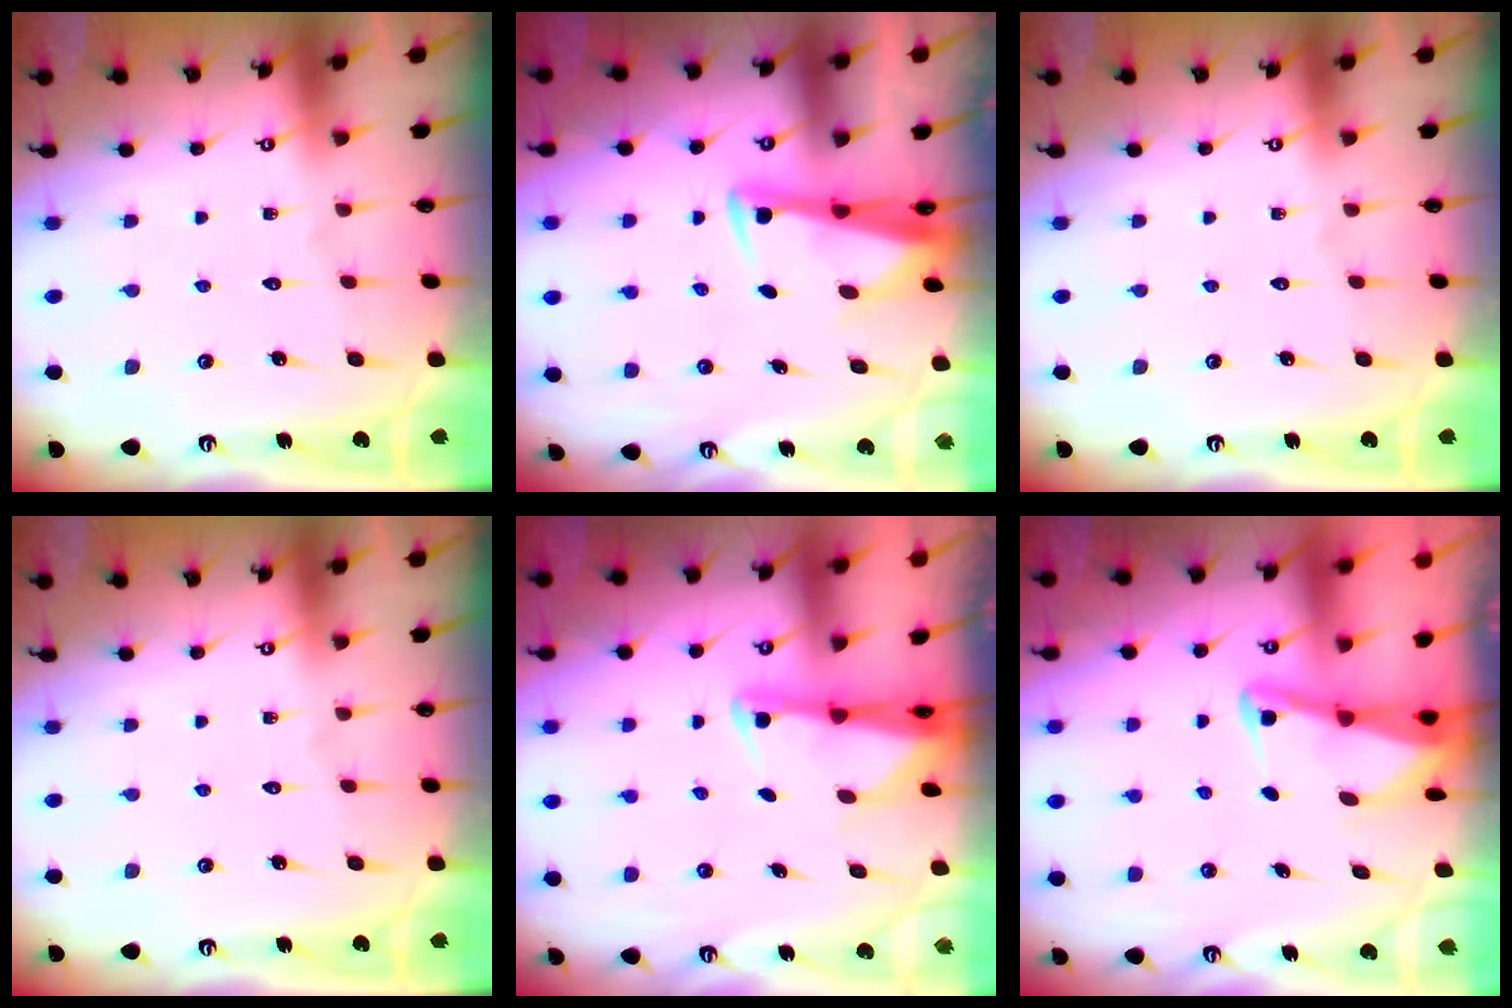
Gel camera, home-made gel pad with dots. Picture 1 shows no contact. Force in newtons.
{"total": 3.5, "press": 3.4, "slide": 1.1}
{"total": 0.0}
{"total": 0.0}
{"total": 2.6, "press": 2.6, "slide": 0.5}
{"total": 2.3, "press": 2.3, "slide": 0.3}